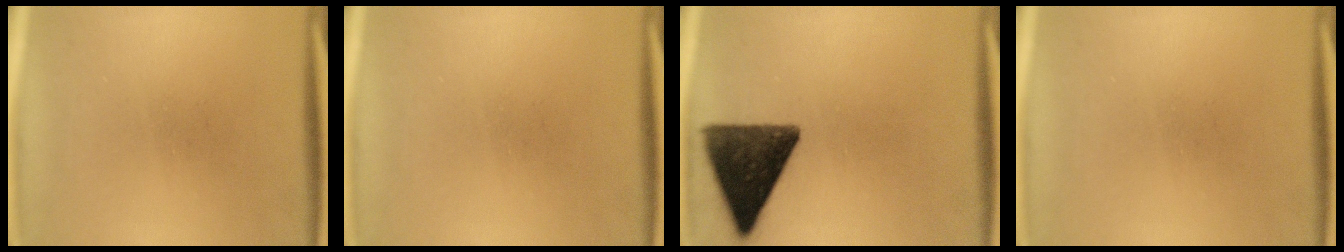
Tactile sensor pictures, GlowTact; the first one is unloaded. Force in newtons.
{"total": 0.0}
{"total": 13.2}
{"total": 0.0}